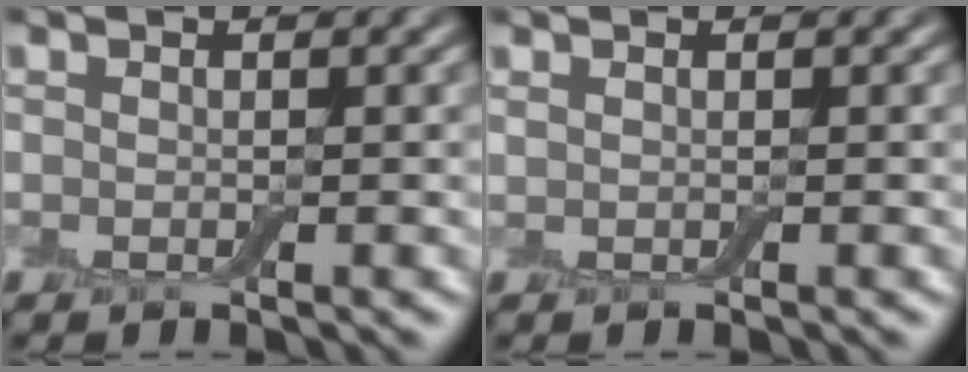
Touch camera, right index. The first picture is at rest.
{"total": 0.0}